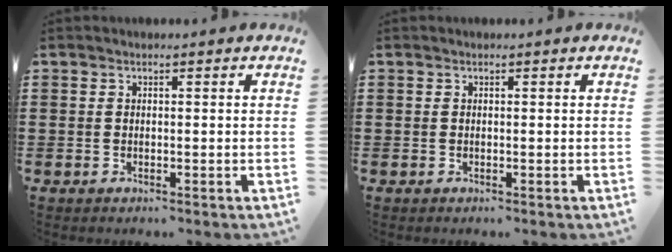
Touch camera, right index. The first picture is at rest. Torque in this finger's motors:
{"motor_torque": [0.61, 0.37, 0.05, 0.01]}